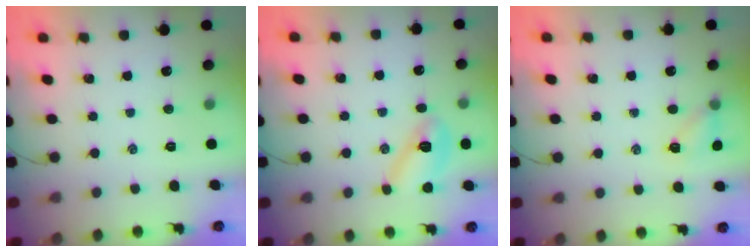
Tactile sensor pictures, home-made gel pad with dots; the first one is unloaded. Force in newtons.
{"total": 8.6, "press": 8.6, "slide": 0.5}
{"total": 6.0, "press": 5.8, "slide": 1.5}